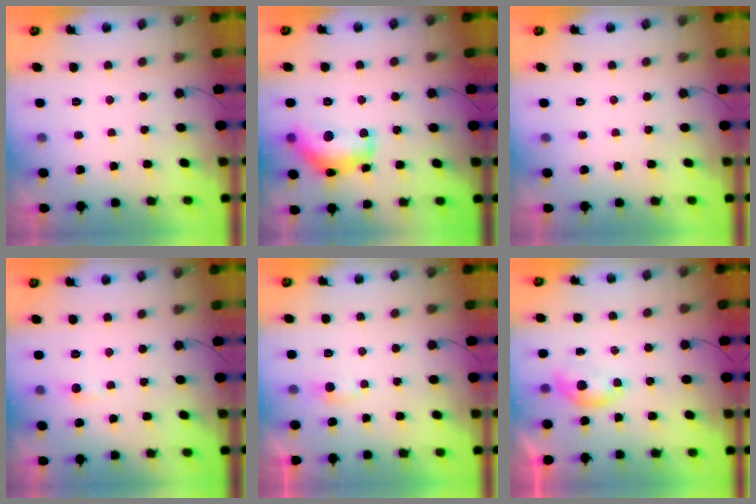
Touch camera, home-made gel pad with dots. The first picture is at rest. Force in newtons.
{"total": 18.4, "press": 18.4, "slide": 0.9}
{"total": 0.0}
{"total": 3.1, "press": 3.1, "slide": 0.4}
{"total": 3.1, "press": 3.0, "slide": 0.4}
{"total": 4.7, "press": 4.7, "slide": 0.6}